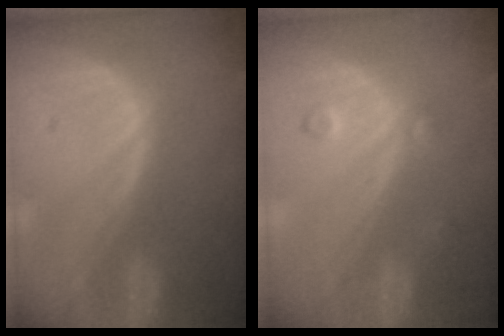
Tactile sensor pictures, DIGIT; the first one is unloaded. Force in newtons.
{"total": 2.3, "press": 2.3, "slide": 0.2}